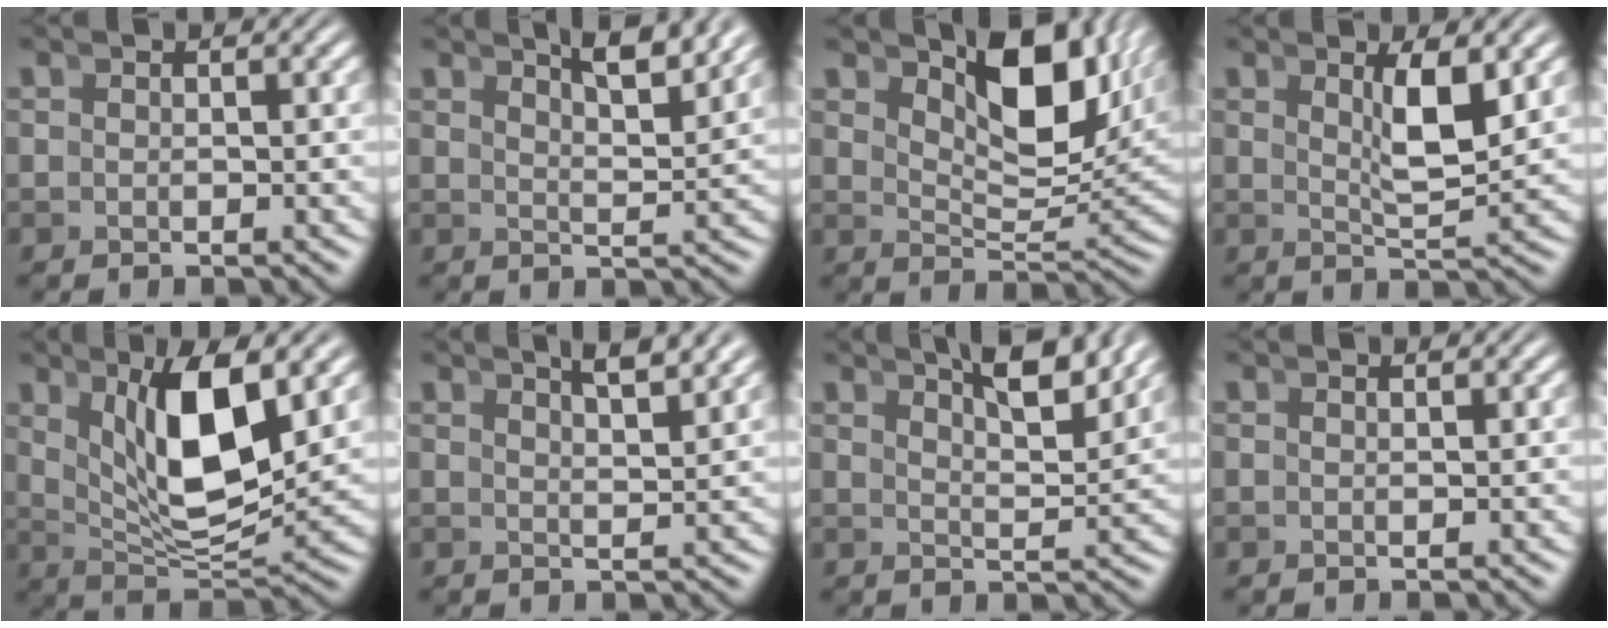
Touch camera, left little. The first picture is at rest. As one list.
[{"total": 4.6, "force": [3.7, -0.6, 2.7], "torque": [-0.021, 0.005, 0.060]}, {"total": 7.3, "force": [4.2, 2.0, 5.5], "torque": [-0.071, 0.002, 0.065]}, {"total": 3.2, "force": [1.4, -0.5, 2.8], "torque": [-0.040, -0.010, 0.031]}, {"total": 7.3, "force": [2.3, 2.0, 6.7], "torque": [-0.100, -0.007, 0.048]}, {"total": 3.5, "force": [2.7, -1.0, 1.9], "torque": [-0.011, 0.005, 0.048]}, {"total": 5.3, "force": [4.2, -0.2, 3.3], "torque": [-0.033, 0.005, 0.066]}, {"total": 0.0}]